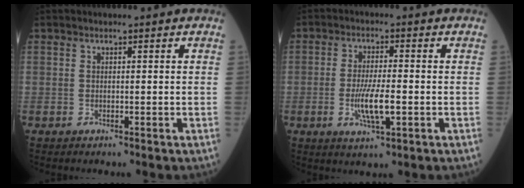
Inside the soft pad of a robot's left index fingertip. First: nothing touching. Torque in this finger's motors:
{"motor_torque": [0.94, -0.08, 0.23, 0.14]}